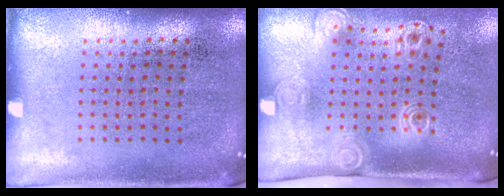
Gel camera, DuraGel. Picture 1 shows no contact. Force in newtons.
{"total": 2.1, "press": 1.5, "slide": 1.5}